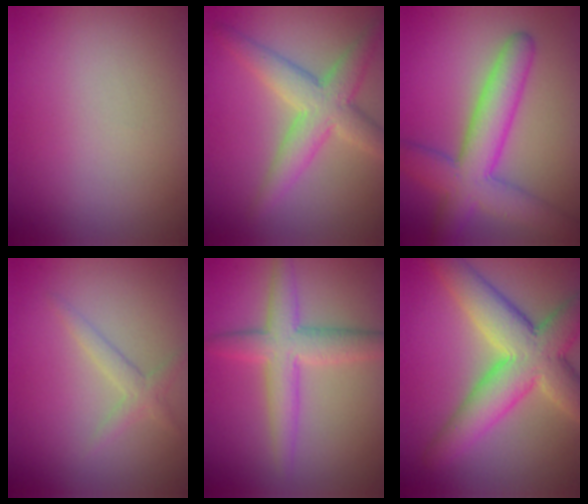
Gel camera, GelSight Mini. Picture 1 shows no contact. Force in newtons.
{"total": 4.9, "press": 4.9, "slide": 0.1}
{"total": 6.8, "press": 6.8, "slide": 0.1}
{"total": 1.6, "press": 1.6, "slide": 0.1}
{"total": 4.4, "press": 4.4, "slide": 0.1}
{"total": 8.6, "press": 8.6, "slide": 0.6}